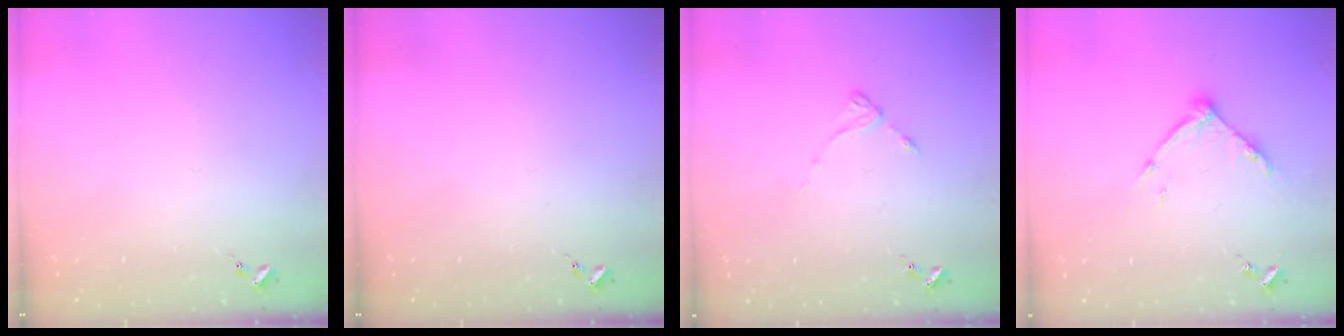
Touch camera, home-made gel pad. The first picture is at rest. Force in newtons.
{"total": 0.0}
{"total": 2.5, "press": 2.5, "slide": 0.3}
{"total": 9.0, "press": 9.0, "slide": 0.7}